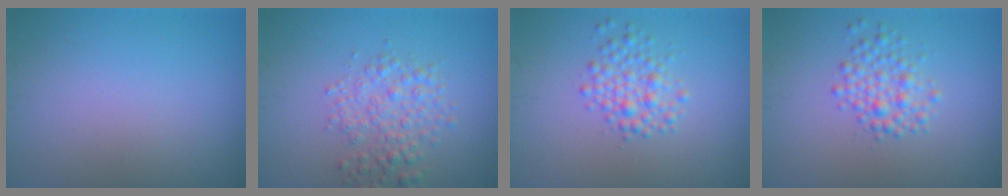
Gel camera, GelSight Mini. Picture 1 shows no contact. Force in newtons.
{"total": 3.1, "press": 3.1, "slide": 0.1}
{"total": 2.6, "press": 2.6, "slide": 0.0}
{"total": 2.6, "press": 2.6, "slide": 0.0}